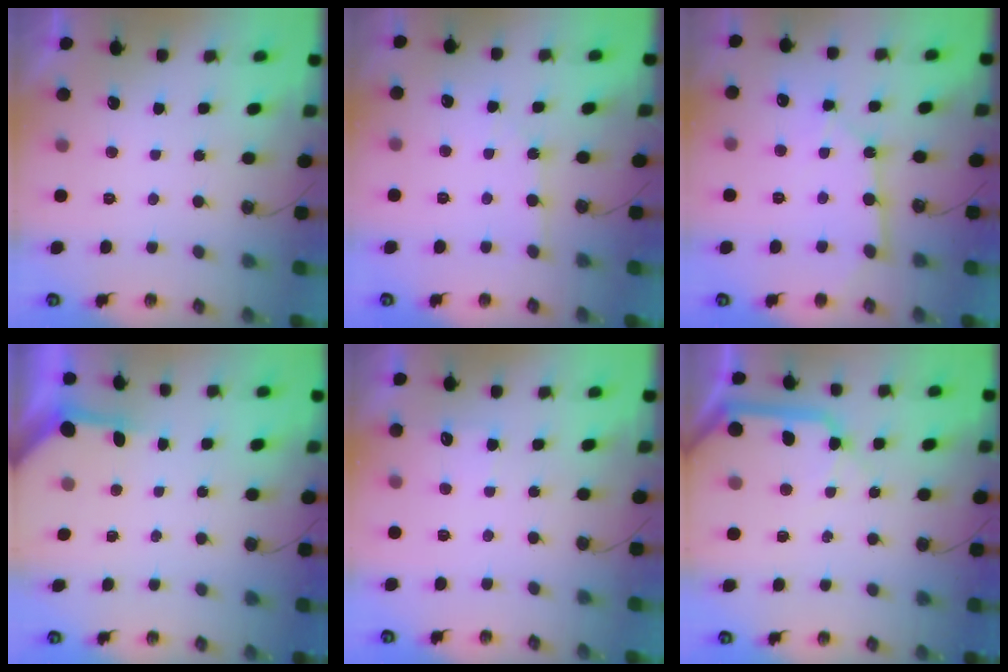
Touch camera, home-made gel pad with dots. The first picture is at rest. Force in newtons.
{"total": 2.6, "press": 2.6, "slide": 0.3}
{"total": 8.7, "press": 8.6, "slide": 0.7}
{"total": 3.8, "press": 3.7, "slide": 0.3}
{"total": 4.1, "press": 4.0, "slide": 0.4}
{"total": 12.8, "press": 12.7, "slide": 1.8}